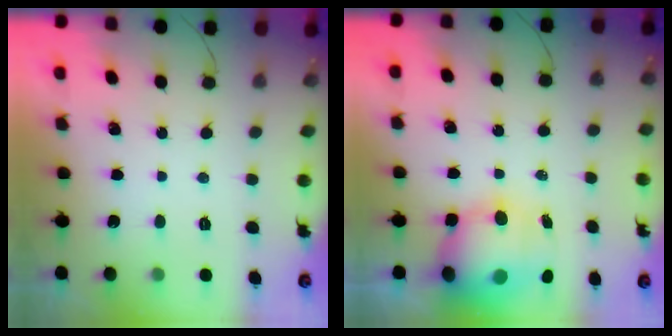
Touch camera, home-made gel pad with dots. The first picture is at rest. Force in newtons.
{"total": 12.3, "press": 11.9, "slide": 3.0}